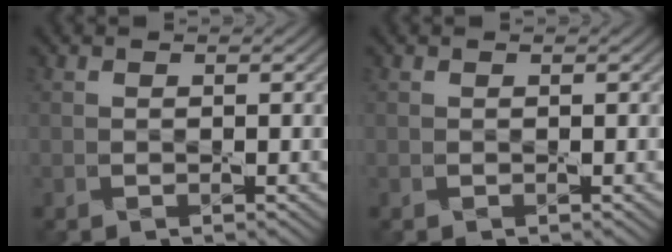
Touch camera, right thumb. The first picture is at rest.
{"total": 0.0}